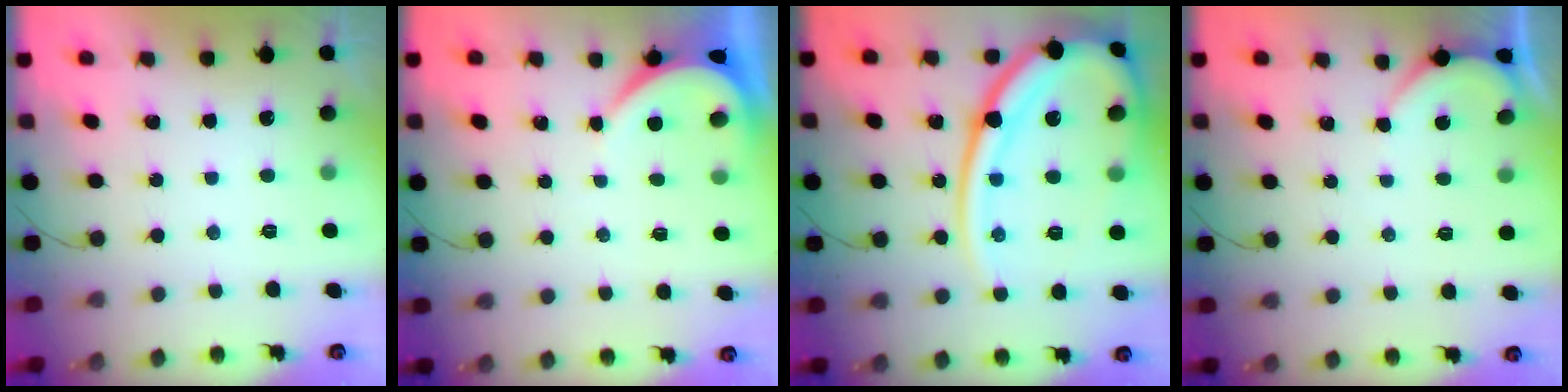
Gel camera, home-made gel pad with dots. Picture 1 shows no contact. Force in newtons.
{"total": 3.9, "press": 3.9, "slide": 0.6}
{"total": 23.3, "press": 23.1, "slide": 2.6}
{"total": 2.0, "press": 2.0, "slide": 0.2}